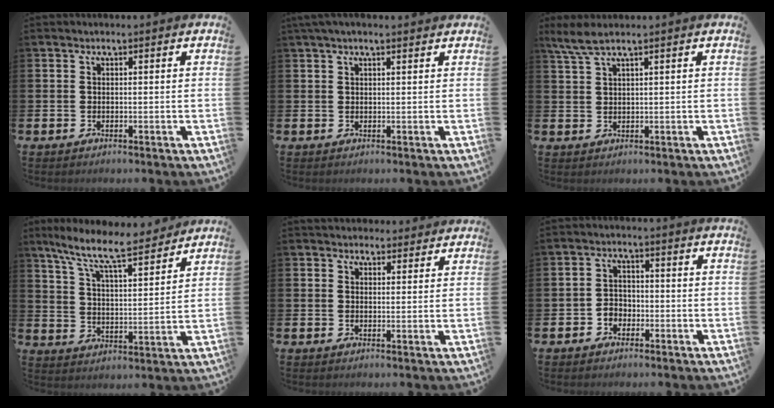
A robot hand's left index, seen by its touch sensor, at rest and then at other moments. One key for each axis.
{"total": 1.8, "fx": 1.3, "fy": 0.3, "fz": 1.1, "tx": -0.019, "ty": 0.003, "tz": 0.023}
{"total": 3.4, "fx": 2.3, "fy": 0.5, "fz": 2.4, "tx": -0.054, "ty": 0.003, "tz": 0.043}
{"total": 9.7, "fx": 8.5, "fy": 1.5, "fz": 4.5, "tx": -0.111, "ty": -0.050, "tz": 0.146}
{"total": 2.9, "fx": 2.7, "fy": 1.0, "fz": -0.2, "tx": 0.011, "ty": -0.012, "tz": 0.048}
{"total": 2.4, "fx": -1.4, "fy": 1.9, "fz": 0.5, "tx": -0.009, "ty": 0.005, "tz": -0.033}